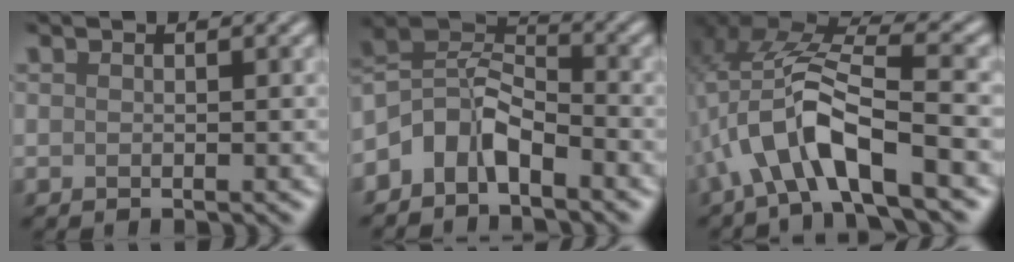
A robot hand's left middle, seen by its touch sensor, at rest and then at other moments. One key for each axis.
{"total": 4.7, "fx": -3.2, "fy": 2.3, "fz": 2.5, "tx": -0.041, "ty": 0.008, "tz": -0.075}
{"total": 7.1, "fx": -2.9, "fy": 2.2, "fz": 6.2, "tx": -0.122, "ty": 0.011, "tz": -0.052}